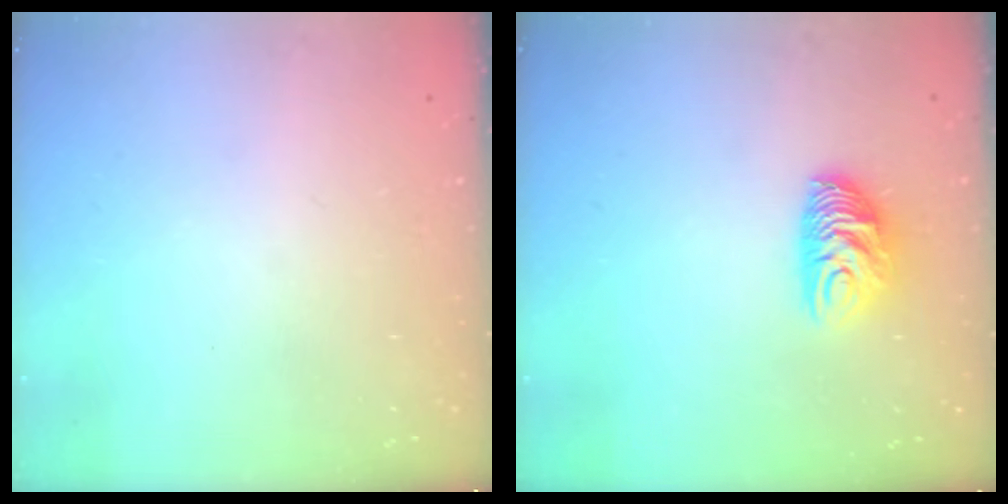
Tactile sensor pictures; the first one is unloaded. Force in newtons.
{"total": 9.0, "press": 9.0, "slide": 0.6}